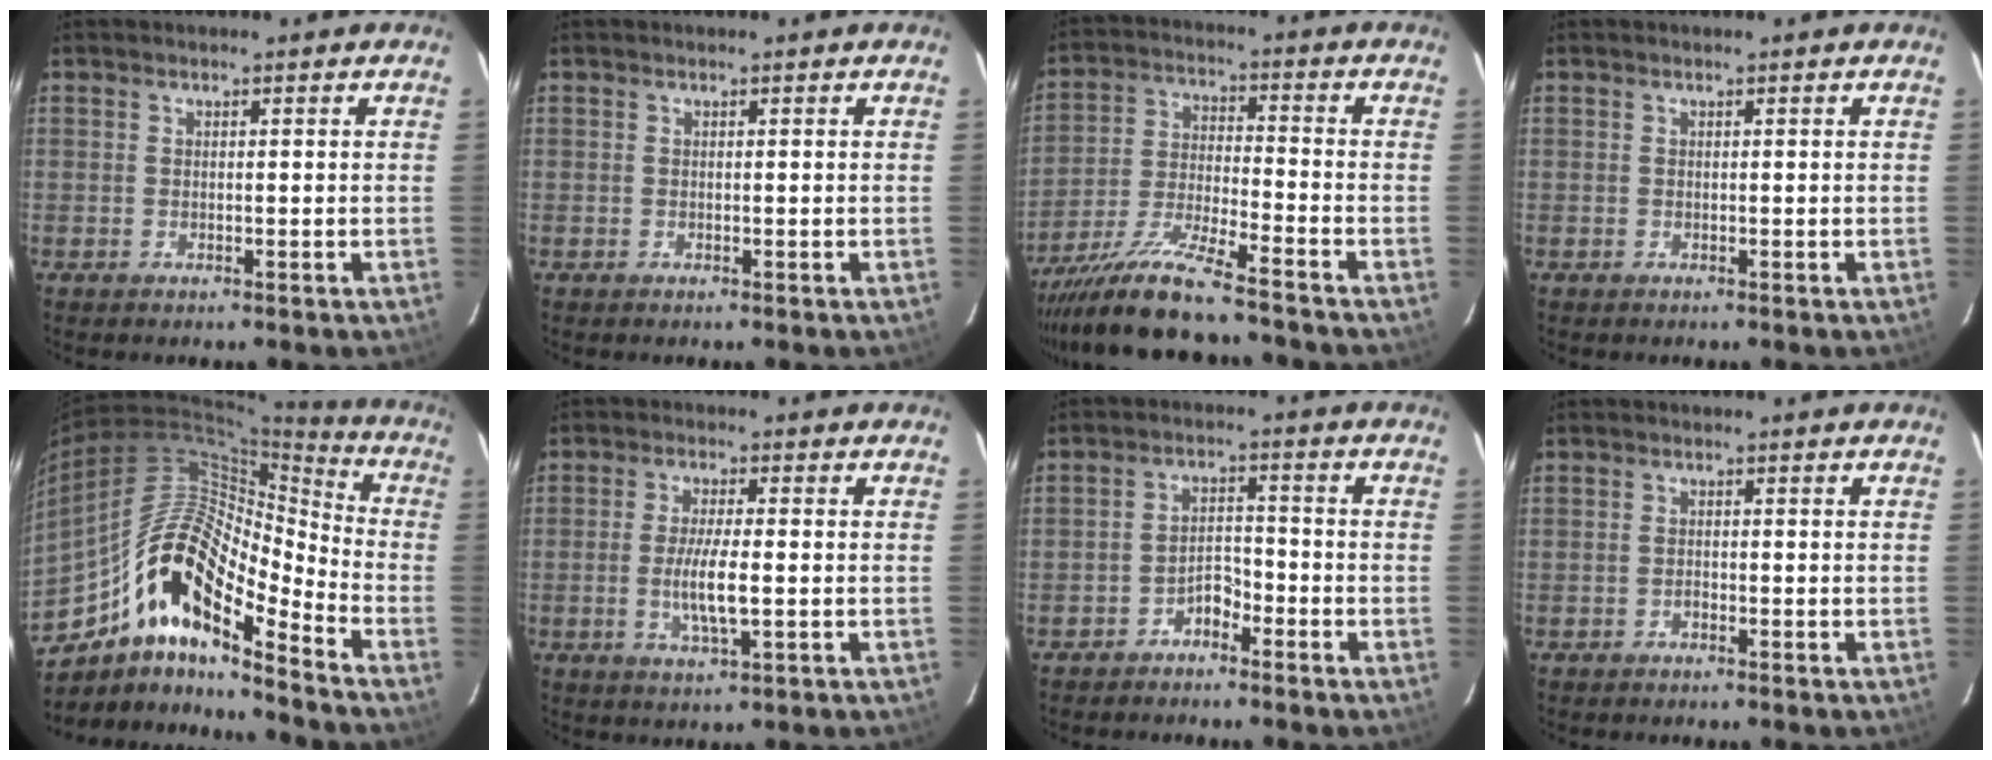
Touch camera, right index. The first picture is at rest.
{"total": 0.0}
{"total": 11.8, "force": [-10.4, -0.1, 5.4], "torque": [-0.110, -0.011, -0.191]}
{"total": 0.0}
{"total": 18.5, "force": [-10.8, 5.6, 13.9], "torque": [-0.240, -0.004, -0.213]}
{"total": 6.4, "force": [-1.1, 1.0, 6.3], "torque": [-0.120, -0.007, -0.019]}
{"total": 3.6, "force": [-2.9, 1.6, 1.4], "torque": [-0.034, 0.013, -0.048]}
{"total": 0.7, "force": [-0.5, 0.3, 0.3], "torque": [-0.006, 0.002, -0.011]}